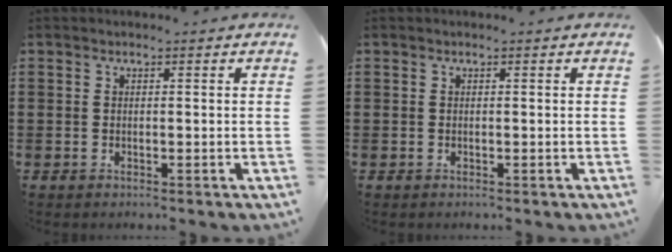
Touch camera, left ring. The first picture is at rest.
{"total": 0.0}